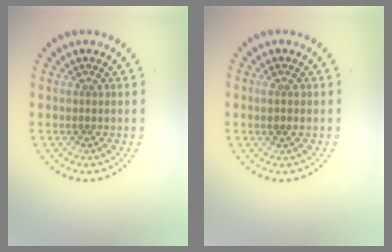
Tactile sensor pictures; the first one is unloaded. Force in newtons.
{"total": 0.6, "press": 0.6, "slide": 0.2}